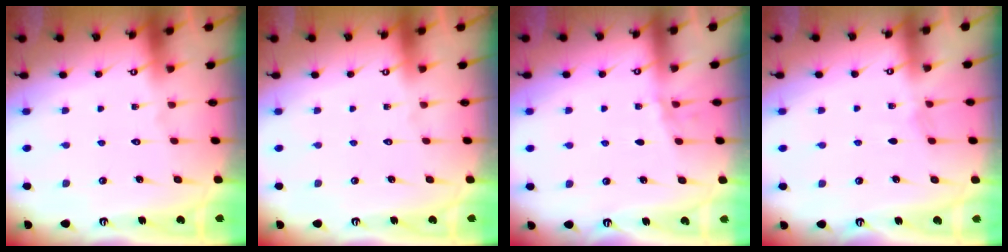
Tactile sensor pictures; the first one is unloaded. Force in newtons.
{"total": 0.0}
{"total": 2.1, "press": 2.1, "slide": 0.2}
{"total": 2.9, "press": 2.9, "slide": 0.4}